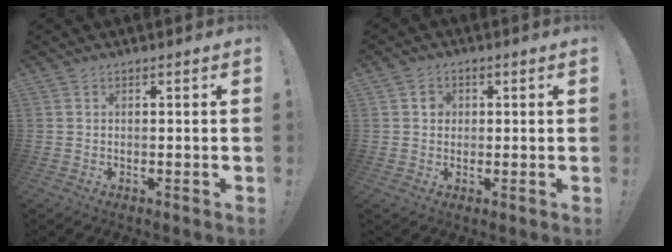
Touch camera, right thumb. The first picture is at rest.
{"total": 2.8, "force": [0.3, 2.7, 0.9], "torque": [-0.007, 0.001, 0.002]}